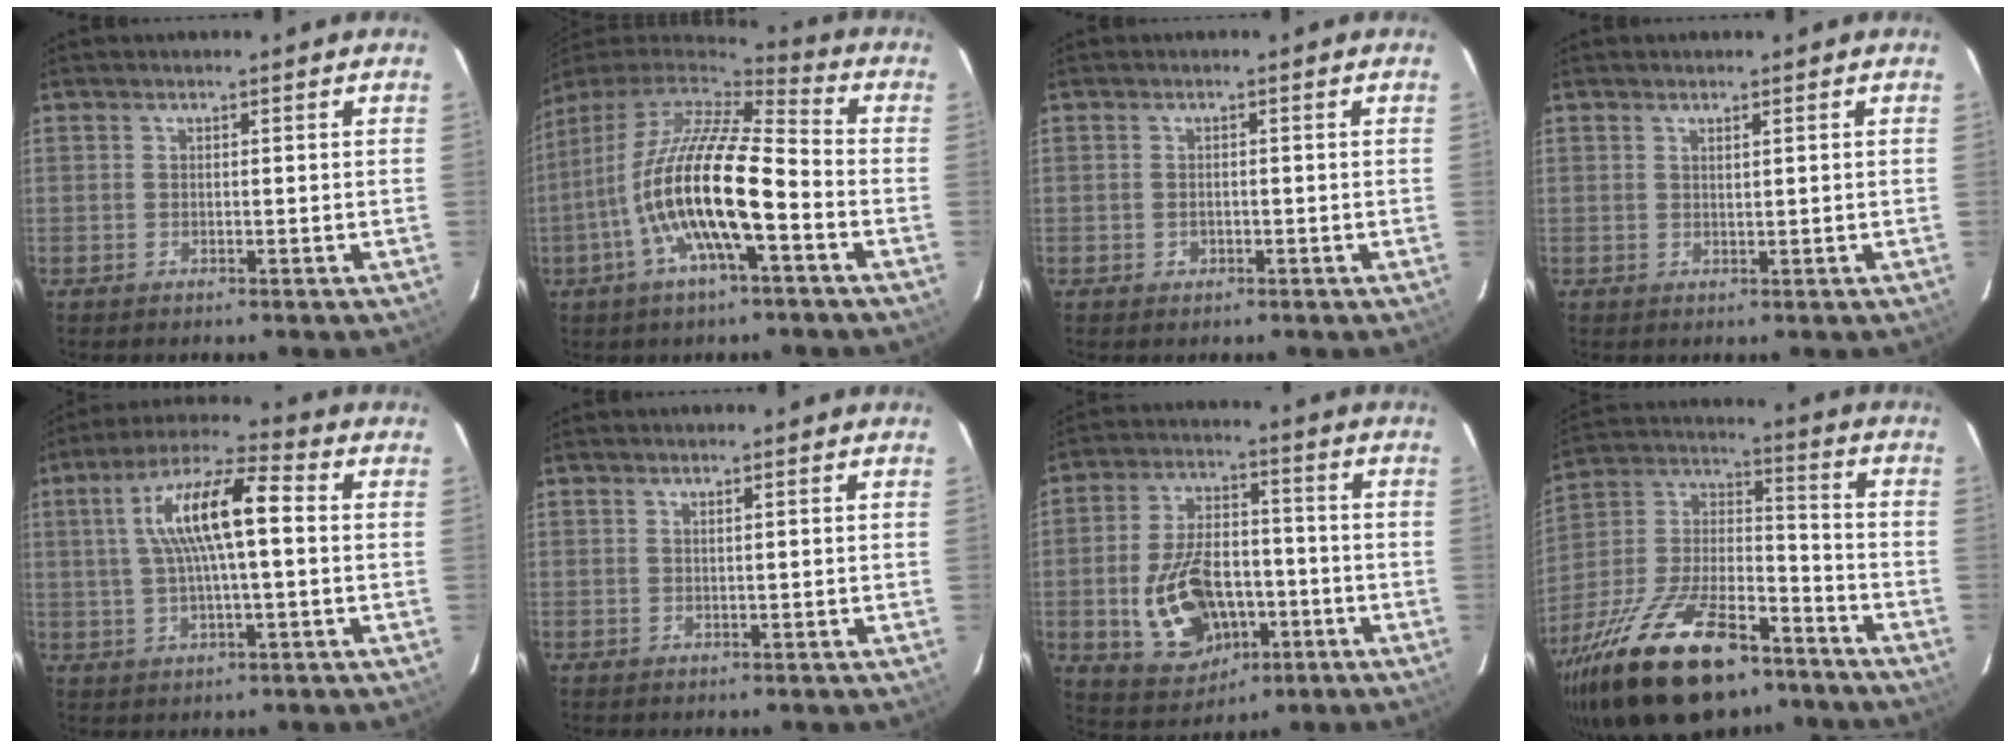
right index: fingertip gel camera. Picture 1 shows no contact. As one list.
[{"total": 17.8, "force": [-5.5, 3.9, 16.5], "torque": [-0.300, -0.022, -0.109]}, {"total": 1.2, "force": [-0.4, 1.1, 0.4], "torque": [-0.006, 0.001, -0.002]}, {"total": 1.0, "force": [0.6, 0.0, 0.7], "torque": [-0.012, 0.002, 0.012]}, {"total": 12.9, "force": [1.7, 2.9, 12.4], "torque": [-0.228, 0.022, 0.028]}, {"total": 0.6, "force": [0.3, -0.2, 0.5], "torque": [-0.009, 0.002, 0.006]}, {"total": 16.0, "force": [-4.4, 10.0, 11.6], "torque": [-0.234, 0.006, -0.051]}, {"total": 28.7, "force": [-18.7, 11.9, 18.2], "torque": [-0.356, -0.012, -0.299]}]